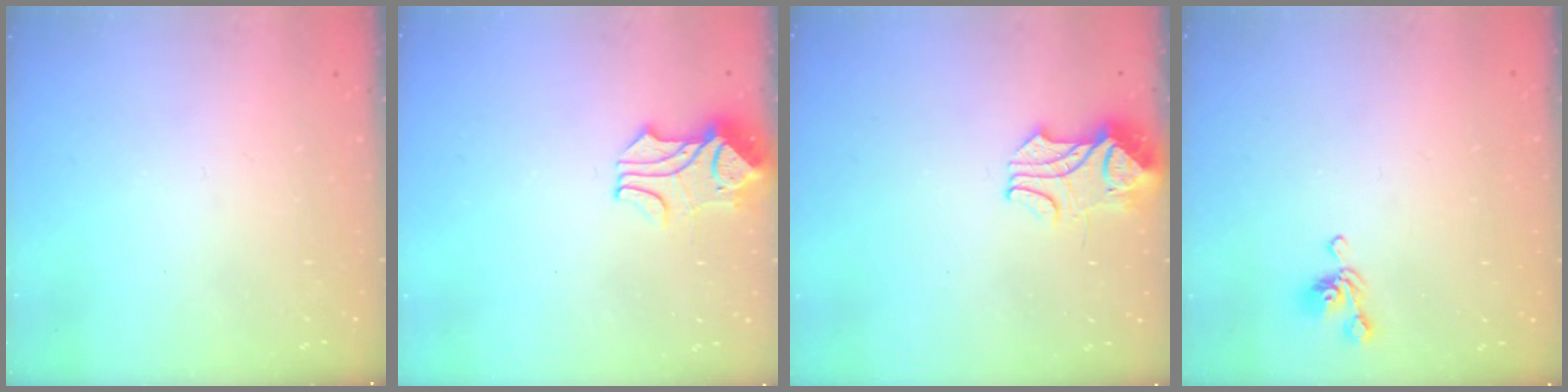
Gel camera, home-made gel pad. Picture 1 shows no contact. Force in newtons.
{"total": 1.6, "press": 1.2, "slide": 1.0}
{"total": 2.0, "press": 1.9, "slide": 0.8}
{"total": 5.1, "press": 5.1, "slide": 0.2}